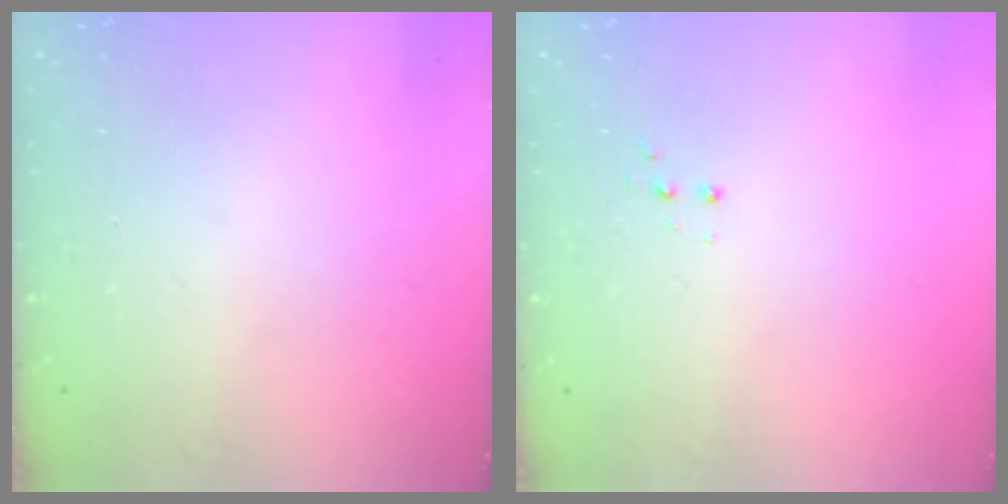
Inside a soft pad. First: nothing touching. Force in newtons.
{"total": 2.8, "press": 2.8, "slide": 0.5}